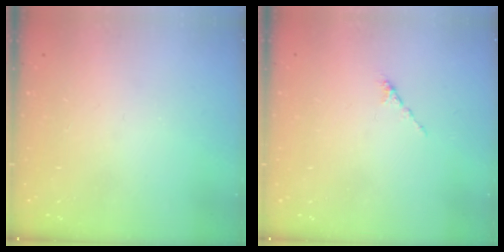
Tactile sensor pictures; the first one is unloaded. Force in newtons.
{"total": 0.0}